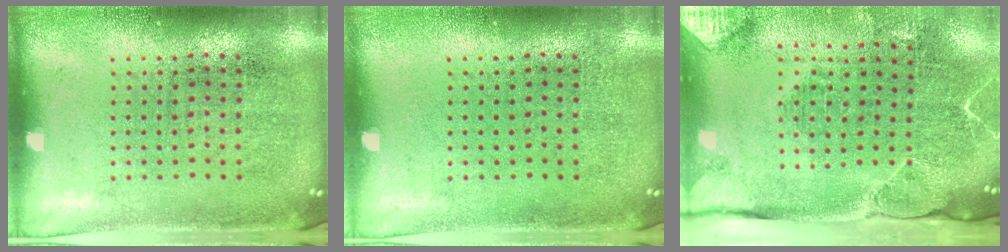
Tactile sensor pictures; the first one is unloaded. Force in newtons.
{"total": 0.0}
{"total": 2.3, "press": 2.1, "slide": 1.1}